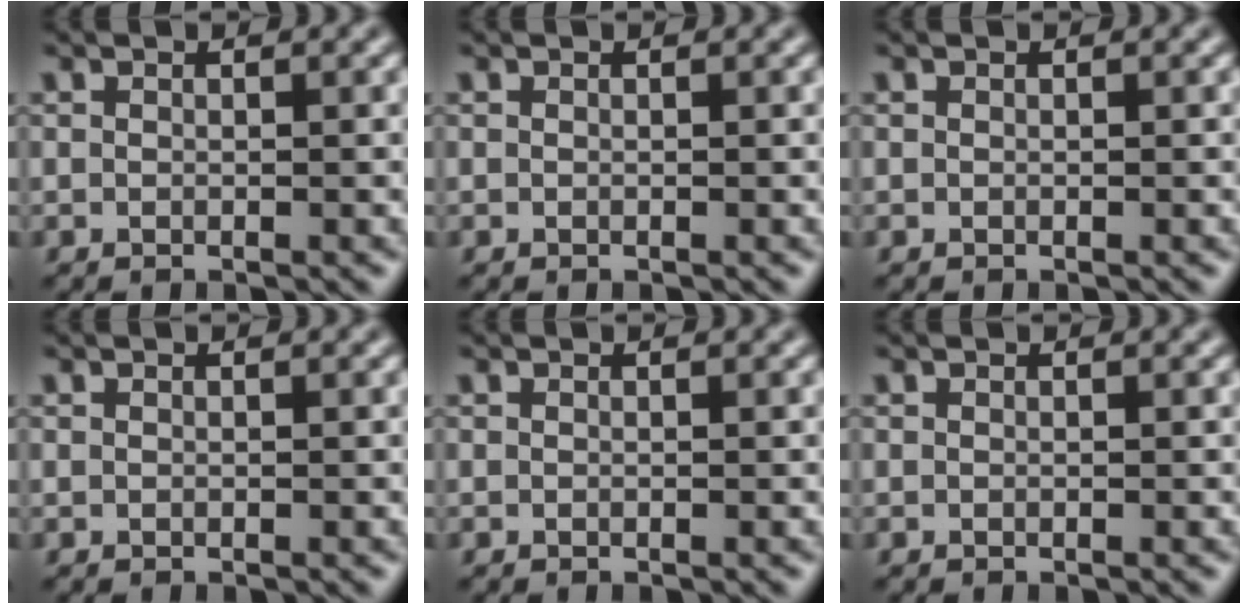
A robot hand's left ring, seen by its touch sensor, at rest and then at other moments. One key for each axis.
{"total": 0.0}
{"total": 0.0}
{"total": 0.0}
{"total": 0.0}
{"total": 0.0}